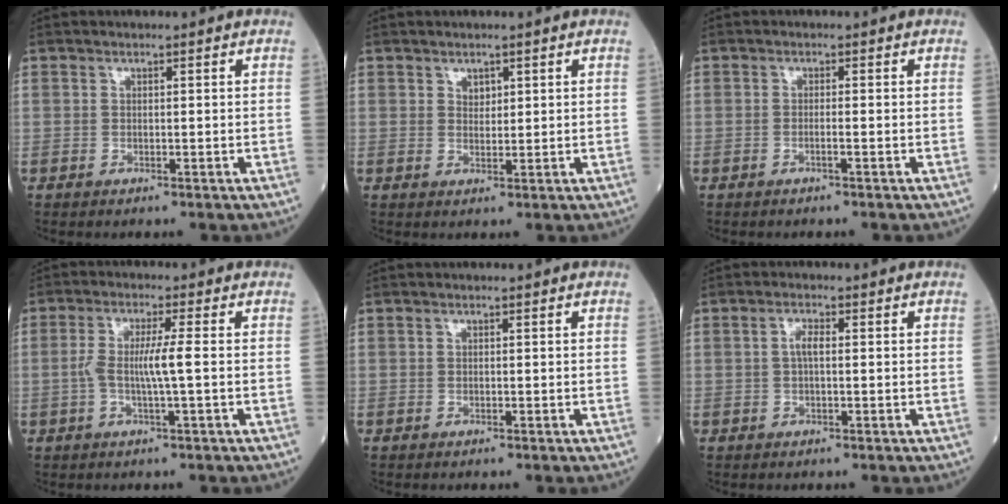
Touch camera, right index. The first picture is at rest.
{"total": 1.5, "force": [0.9, 0.9, 0.7], "torque": [-0.011, -0.002, 0.018]}
{"total": 0.8, "force": [-0.4, -0.1, 0.7], "torque": [-0.015, 0.001, -0.008]}
{"total": 5.0, "force": [-0.4, -0.1, 5.0], "torque": [-0.102, 0.004, -0.010]}
{"total": 0.0}
{"total": 2.0, "force": [0.2, 0.5, 1.9], "torque": [-0.042, 0.002, 0.002]}